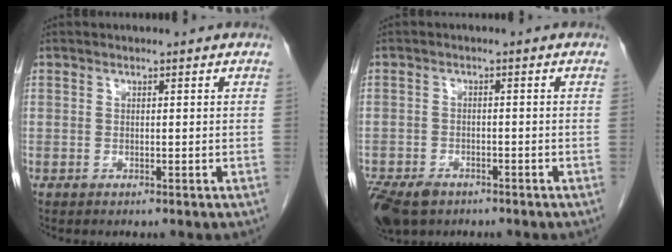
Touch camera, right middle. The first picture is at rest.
{"total": 8.6, "force": [-5.7, 5.2, 3.9], "torque": [-0.090, -0.010, -0.092]}